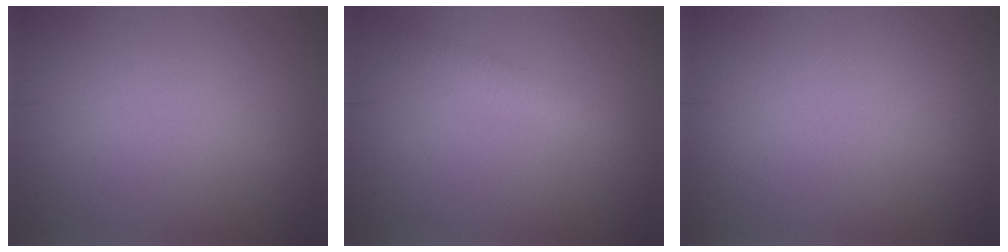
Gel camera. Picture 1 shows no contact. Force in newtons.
{"total": 1.8, "press": 1.8, "slide": 0.0}
{"total": 0.0}